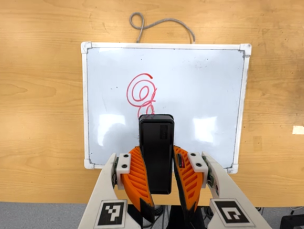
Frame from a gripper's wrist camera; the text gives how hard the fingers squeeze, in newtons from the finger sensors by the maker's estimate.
{"total": 10.7, "left": 6.9, "right": 14.4}